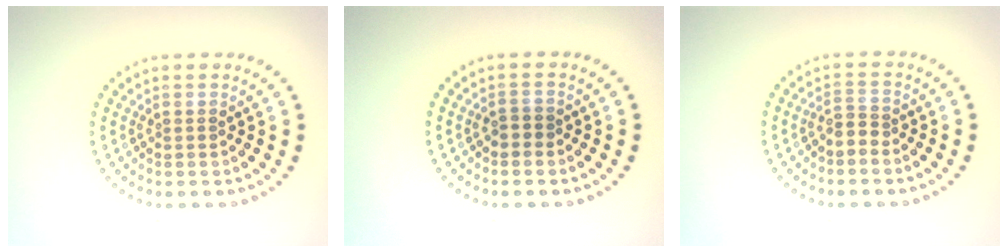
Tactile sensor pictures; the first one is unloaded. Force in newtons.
{"total": 1.0, "press": 0.9, "slide": 0.3}
{"total": 1.4, "press": 1.0, "slide": 1.0}